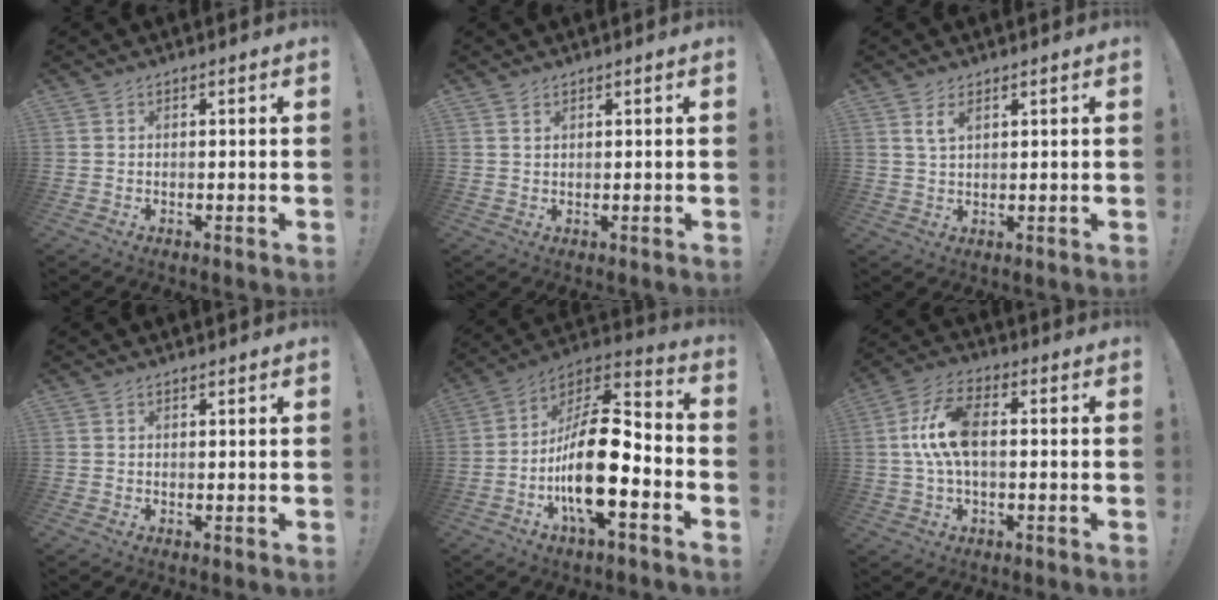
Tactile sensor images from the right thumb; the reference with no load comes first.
{"total": 1.2, "force": [0.8, 0.6, 0.6], "torque": [-0.011, 0.000, 0.015]}
{"total": 3.6, "force": [1.9, 1.5, 2.7], "torque": [-0.049, -0.004, 0.033]}
{"total": 0.6, "force": [0.4, 0.2, -0.5], "torque": [0.010, 0.000, 0.007]}
{"total": 20.5, "force": [-5.3, 7.9, 18.1], "torque": [-0.338, 0.025, -0.082]}
{"total": 11.7, "force": [0.6, 5.7, 10.2], "torque": [-0.210, 0.006, 0.013]}